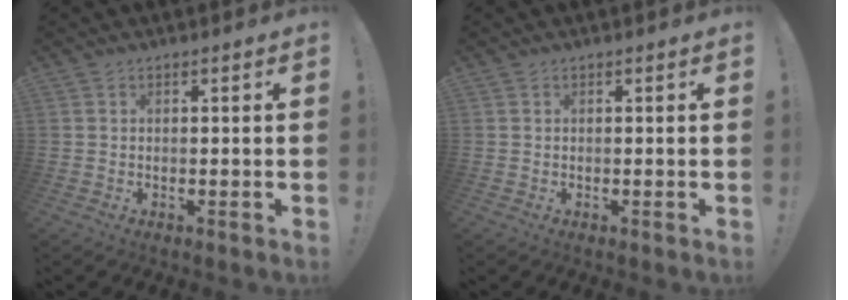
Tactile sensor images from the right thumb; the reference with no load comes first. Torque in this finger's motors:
{"motor_torque": [0.00, 0.00, -0.01, 0.00, 0.04]}